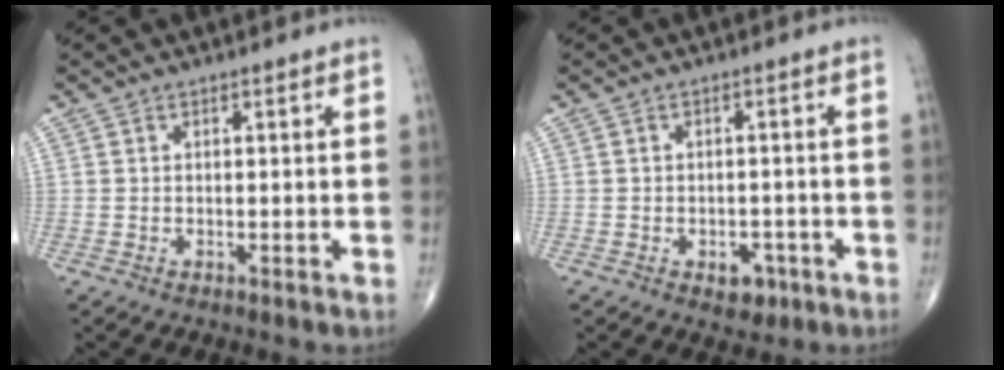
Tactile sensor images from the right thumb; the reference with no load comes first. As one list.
[{"total": 3.8, "force": [-1.8, 2.5, 2.2], "torque": [-0.011, 0.010, -0.021]}]